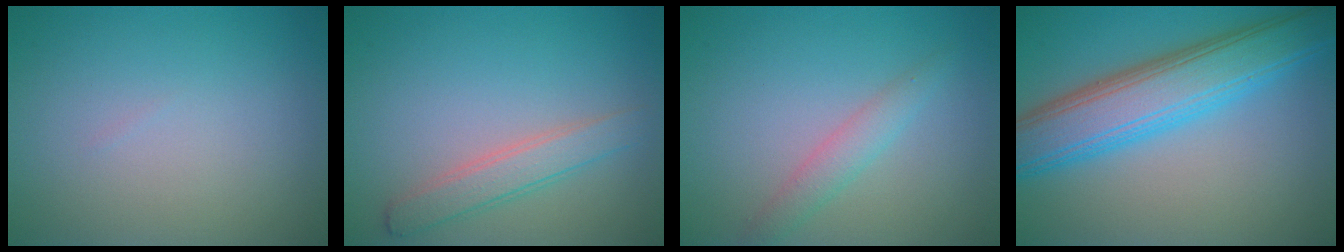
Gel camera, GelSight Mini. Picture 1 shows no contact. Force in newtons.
{"total": 2.6, "press": 2.6, "slide": 0.1}
{"total": 1.9, "press": 1.9, "slide": 0.1}
{"total": 8.1, "press": 8.1, "slide": 0.1}